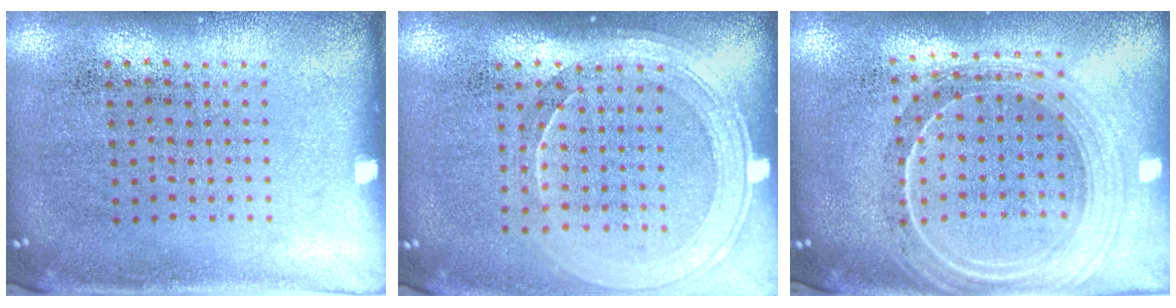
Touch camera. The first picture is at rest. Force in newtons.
{"total": 1.8, "press": 1.6, "slide": 0.8}
{"total": 2.3, "press": 2.0, "slide": 1.2}